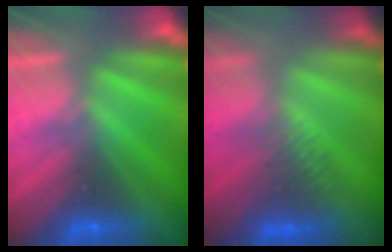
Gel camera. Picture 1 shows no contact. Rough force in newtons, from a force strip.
{"total": 3.1}